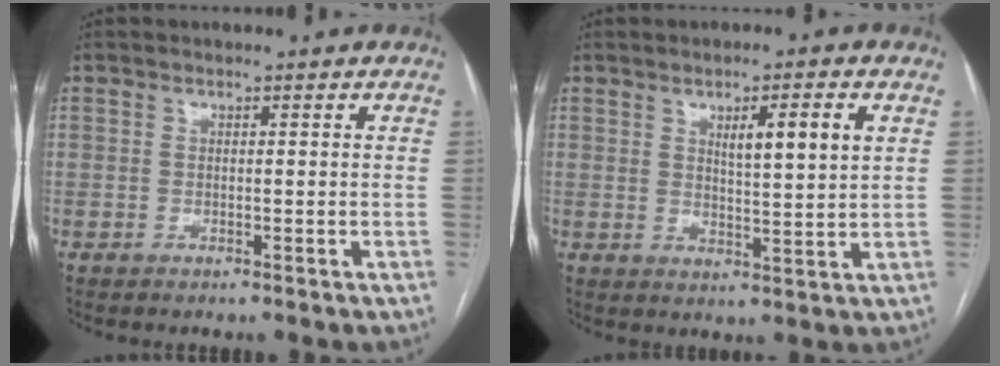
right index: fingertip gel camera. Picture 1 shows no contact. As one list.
[{"total": 6.3, "force": [2.5, 0.5, 5.7], "torque": [-0.094, 0.000, 0.041]}]